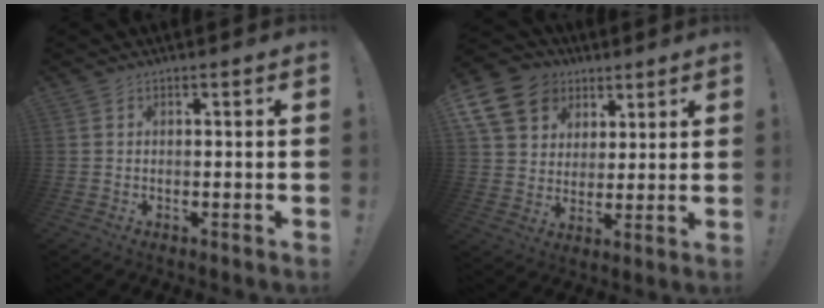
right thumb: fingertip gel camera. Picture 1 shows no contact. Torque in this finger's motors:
{"motor_torque": [2.40, 2.61, 1.38, 0.87, 0.31]}